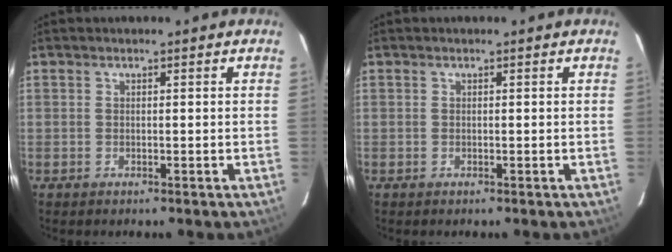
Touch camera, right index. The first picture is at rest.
{"total": 0.0}